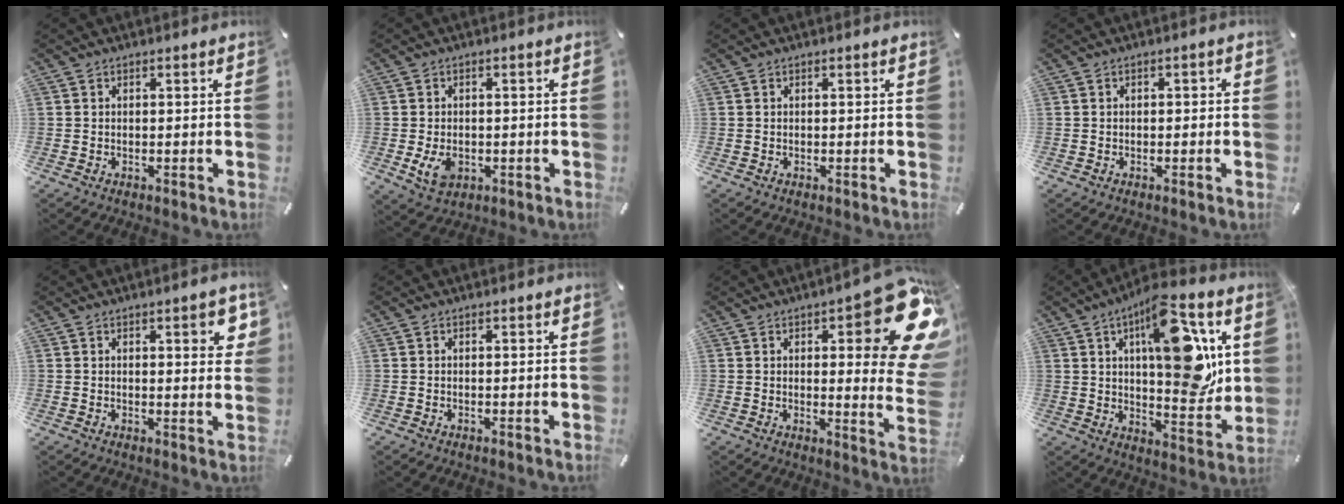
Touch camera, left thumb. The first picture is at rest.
{"total": 4.8, "force": [-1.1, 3.5, 3.2], "torque": [-0.065, -0.005, -0.021]}
{"total": 0.0}
{"total": 1.2, "force": [-0.7, 0.8, 0.5], "torque": [-0.009, 0.003, -0.015]}
{"total": 6.1, "force": [2.4, 2.0, 5.2], "torque": [-0.064, -0.011, 0.032]}
{"total": 0.0}
{"total": 22.8, "force": [8.7, 7.4, 19.7], "torque": [-0.237, -0.071, 0.140]}
{"total": 20.3, "force": [7.7, 8.3, 16.9], "torque": [-0.229, -0.037, 0.117]}